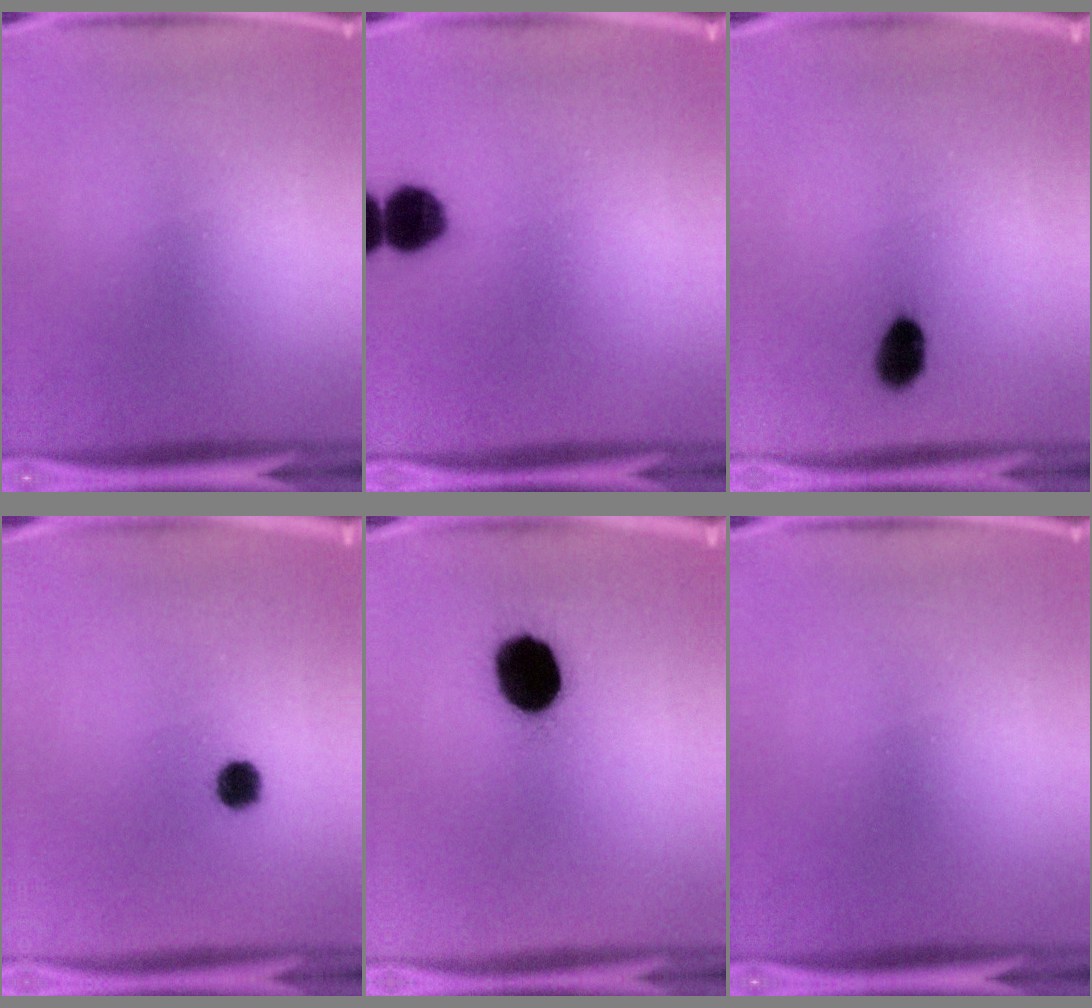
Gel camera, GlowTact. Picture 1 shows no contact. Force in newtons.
{"total": 7.2}
{"total": 5.1}
{"total": 3.7}
{"total": 15.7}
{"total": 0.0}